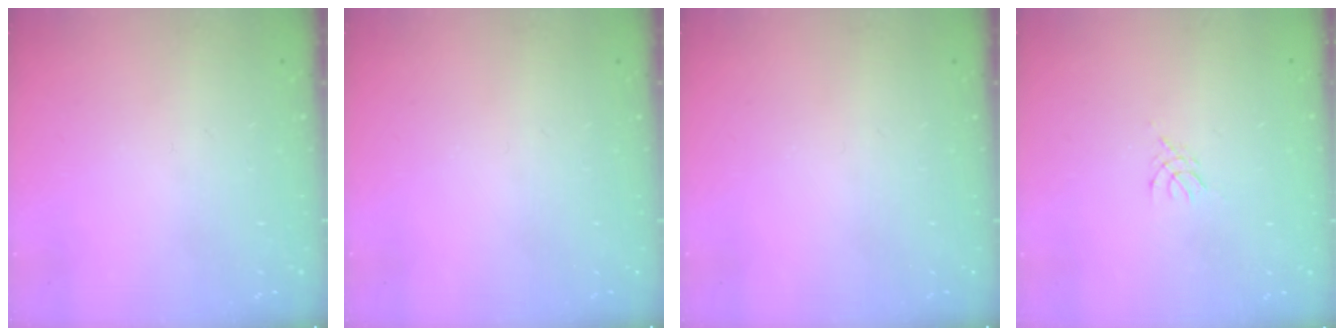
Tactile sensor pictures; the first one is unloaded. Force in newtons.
{"total": 0.0}
{"total": 0.0}
{"total": 2.7, "press": 2.6, "slide": 0.6}